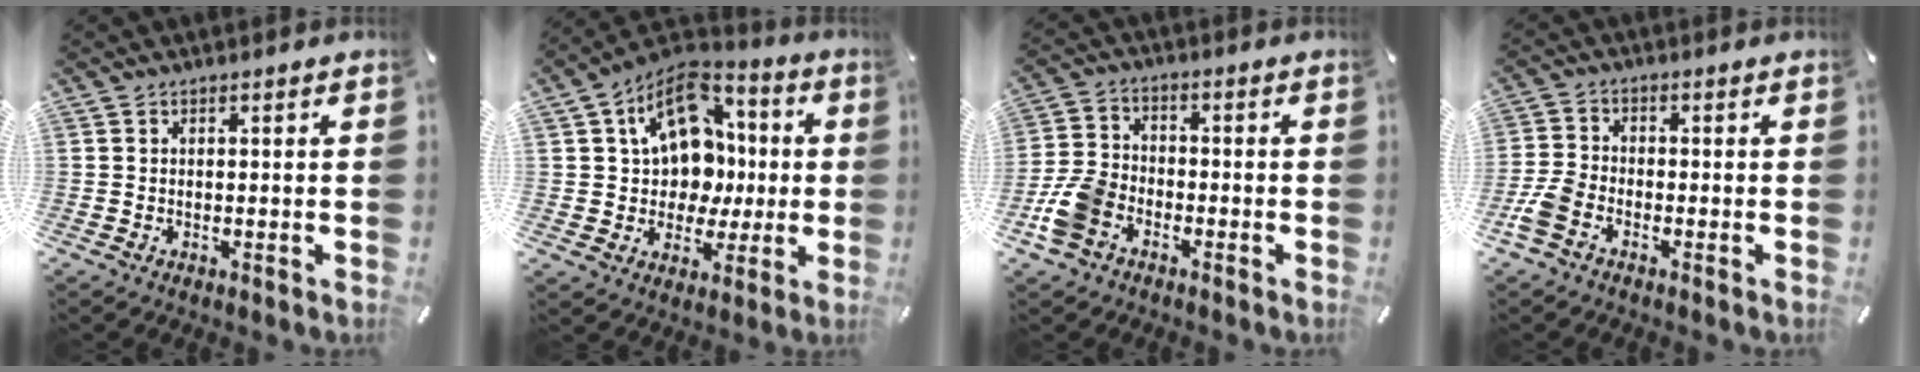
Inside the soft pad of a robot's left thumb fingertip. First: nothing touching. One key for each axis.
{"total": 16.4, "fx": 3.2, "fy": 13.4, "fz": 8.9, "tx": -0.145, "ty": -0.012, "tz": 0.069}
{"total": 8.7, "fx": -4.4, "fy": 6.0, "fz": 4.5, "tx": -0.105, "ty": 0.021, "tz": -0.085}
{"total": 5.2, "fx": -2.8, "fy": 3.2, "fz": 3.0, "tx": -0.072, "ty": 0.009, "tz": -0.056}